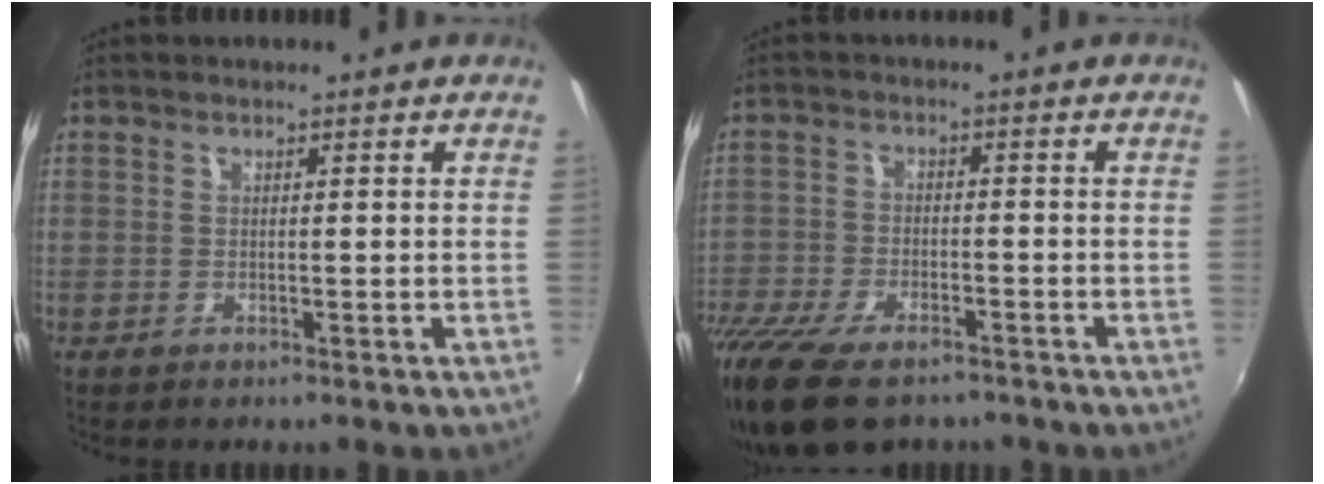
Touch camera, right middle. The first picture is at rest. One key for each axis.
{"total": 14.9, "fx": -10.9, "fy": 6.2, "fz": 8.0, "tx": -0.193, "ty": -0.047, "tz": -0.192}